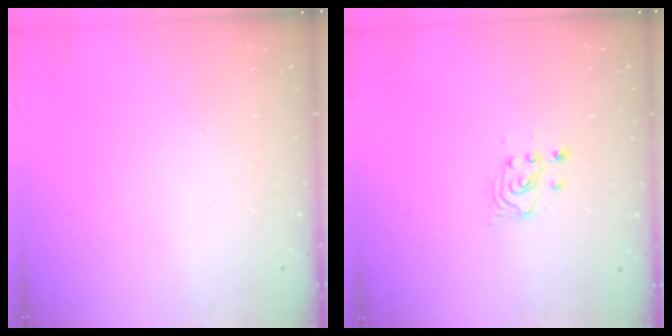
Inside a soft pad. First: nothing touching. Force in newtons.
{"total": 2.6, "press": 2.5, "slide": 0.3}